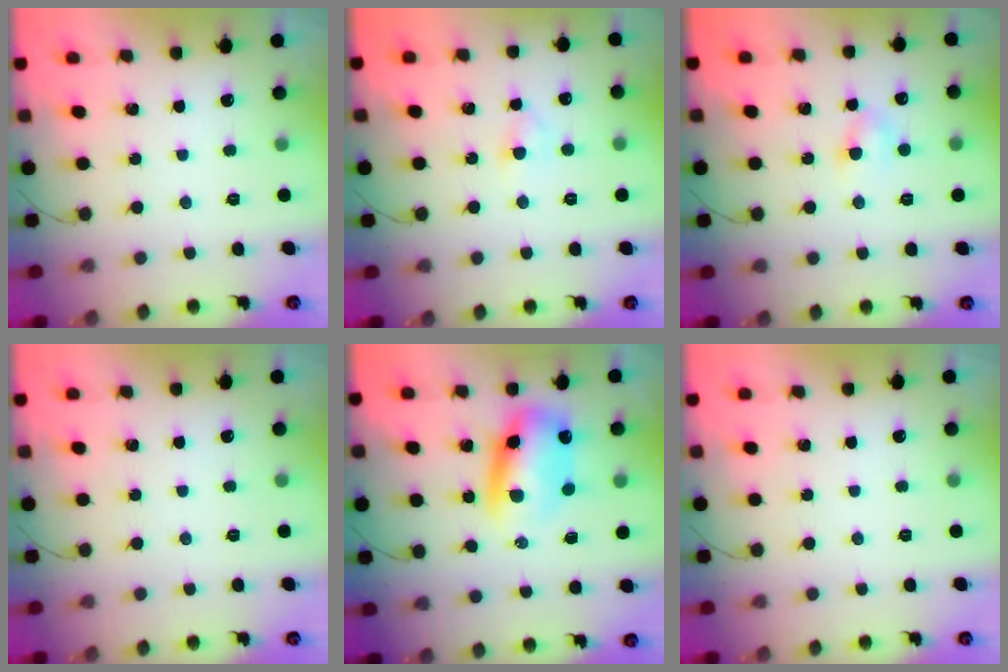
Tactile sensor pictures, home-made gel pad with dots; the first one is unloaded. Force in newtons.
{"total": 3.0, "press": 2.8, "slide": 1.0}
{"total": 4.5, "press": 4.2, "slide": 1.5}
{"total": 0.0}
{"total": 9.8, "press": 9.5, "slide": 2.6}
{"total": 0.0}